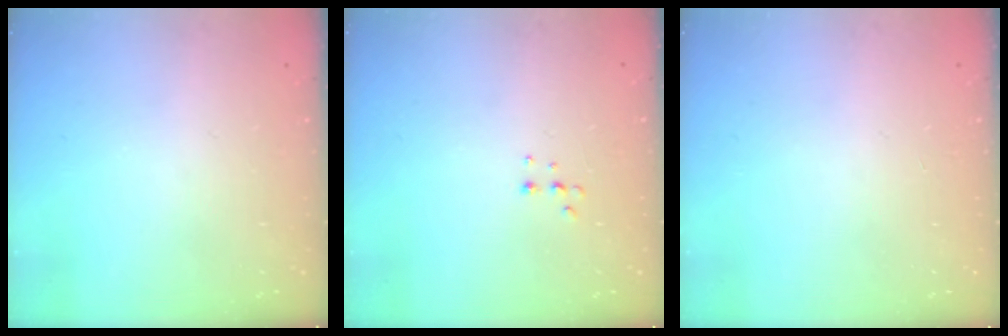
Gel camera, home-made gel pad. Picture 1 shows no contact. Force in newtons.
{"total": 4.0, "press": 4.0, "slide": 0.8}
{"total": 0.0}